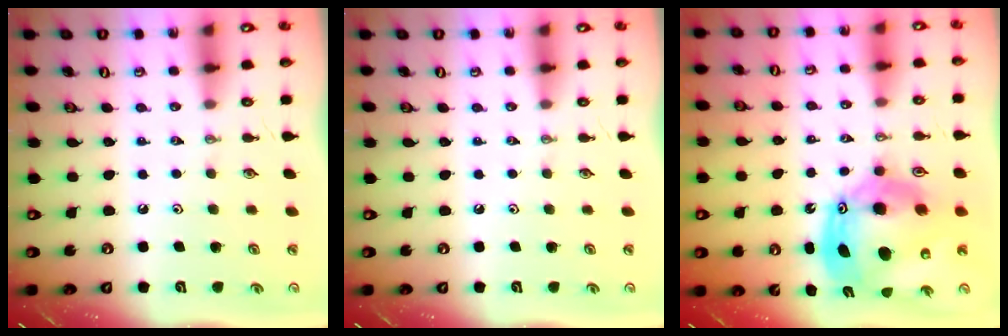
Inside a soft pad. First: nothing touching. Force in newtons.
{"total": 0.0}
{"total": 19.1, "press": 19.1, "slide": 1.3}